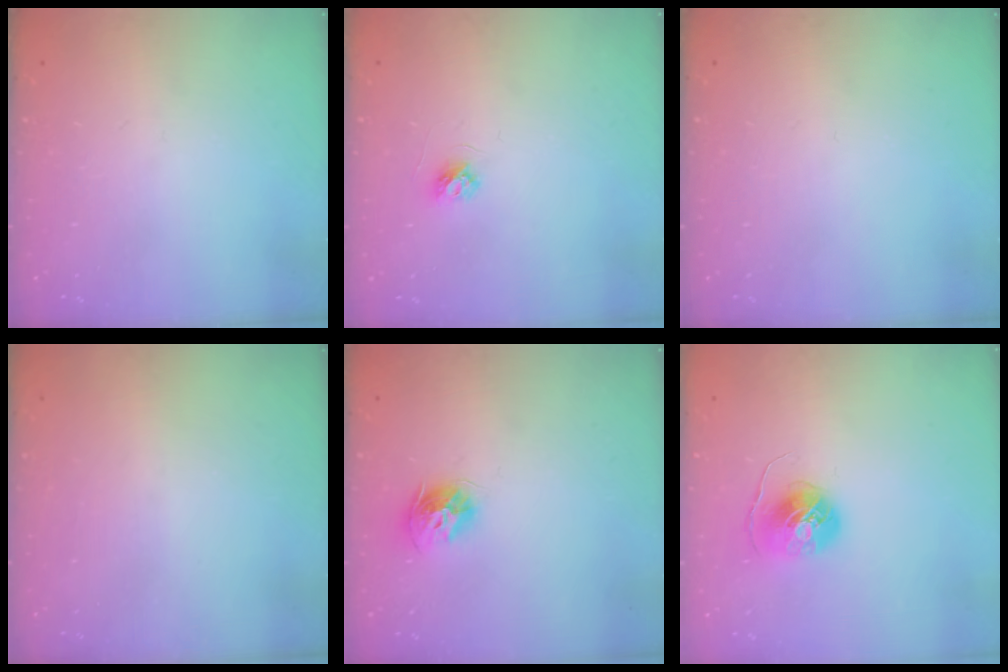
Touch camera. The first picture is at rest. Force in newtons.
{"total": 3.8, "press": 3.7, "slide": 0.5}
{"total": 0.0}
{"total": 0.9, "press": 0.9, "slide": 0.1}
{"total": 9.3, "press": 9.3, "slide": 1.0}
{"total": 7.5, "press": 7.5, "slide": 0.1}